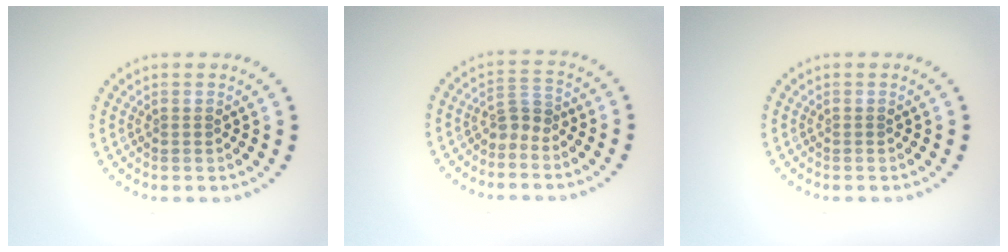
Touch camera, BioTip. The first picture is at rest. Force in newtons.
{"total": 1.7, "press": 1.3, "slide": 1.2}
{"total": 0.0}